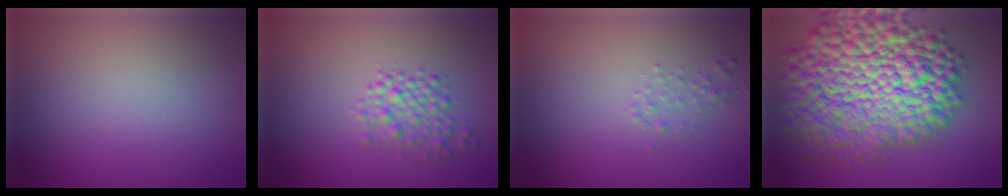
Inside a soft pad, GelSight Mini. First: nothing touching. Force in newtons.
{"total": 2.6, "press": 2.6, "slide": 0.1}
{"total": 1.0, "press": 1.0, "slide": 0.0}
{"total": 15.8, "press": 15.8, "slide": 0.6}